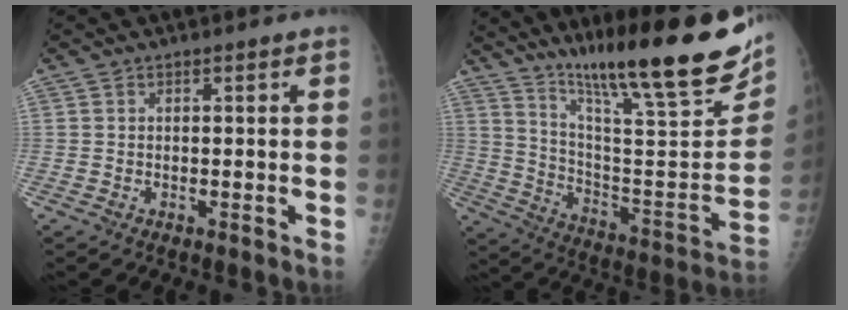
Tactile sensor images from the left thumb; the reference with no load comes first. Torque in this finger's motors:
{"motor_torque": [0.85, 0.03, 1.43, -1.33, 0.32]}